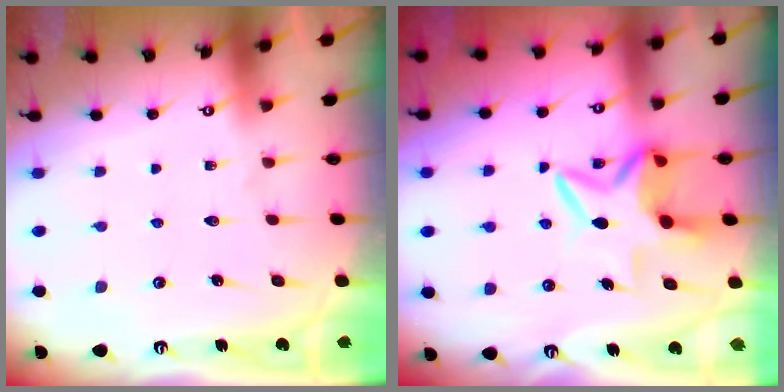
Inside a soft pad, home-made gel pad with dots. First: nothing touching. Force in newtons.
{"total": 8.2, "press": 8.1, "slide": 1.3}